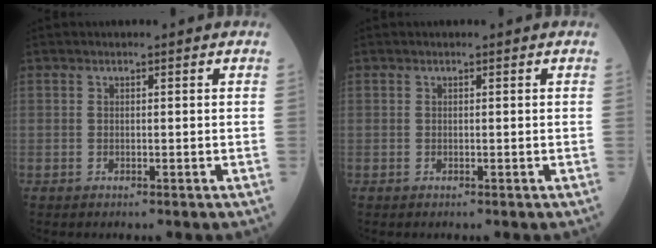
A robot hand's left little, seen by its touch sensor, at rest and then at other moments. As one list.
[{"total": 0.0}]